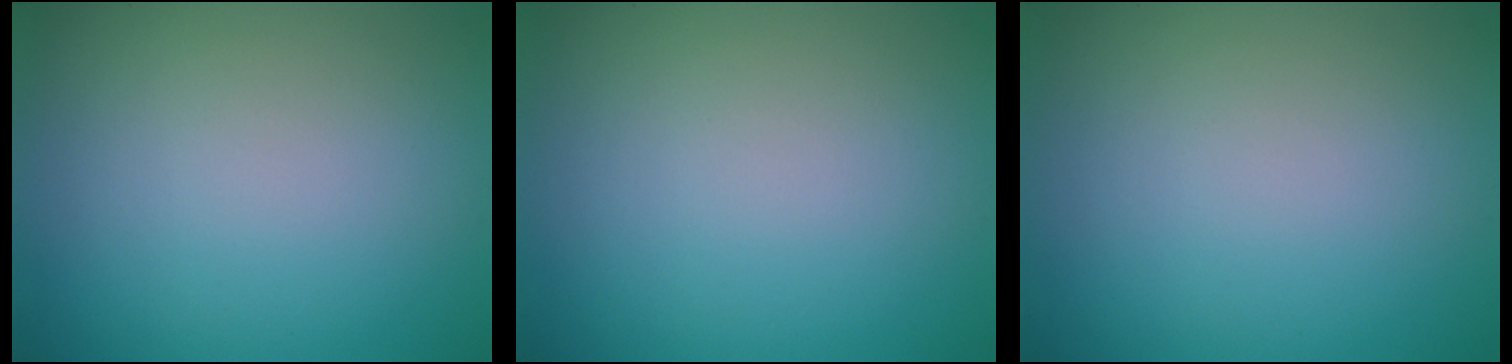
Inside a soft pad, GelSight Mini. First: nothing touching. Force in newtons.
{"total": 0.0}
{"total": 0.0}